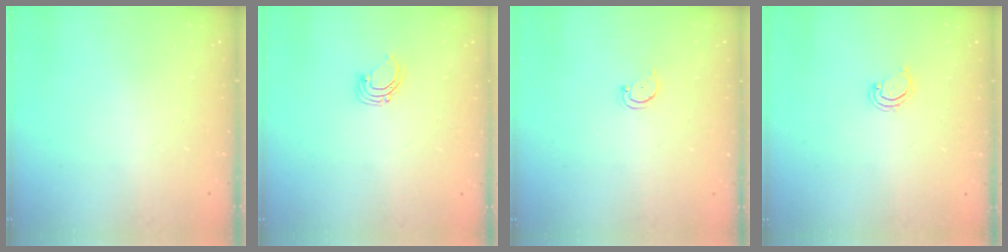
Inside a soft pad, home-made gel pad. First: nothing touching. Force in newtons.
{"total": 2.9, "press": 2.9, "slide": 0.3}
{"total": 2.5, "press": 2.4, "slide": 0.5}
{"total": 2.8, "press": 2.8, "slide": 0.2}